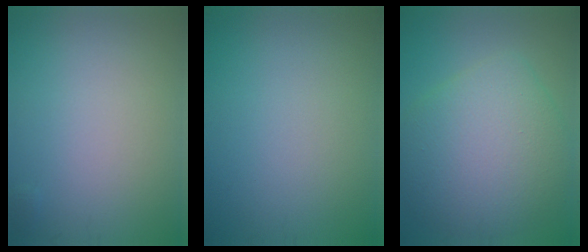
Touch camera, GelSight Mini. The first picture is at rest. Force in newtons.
{"total": 0.0}
{"total": 8.4, "press": 8.4, "slide": 0.5}